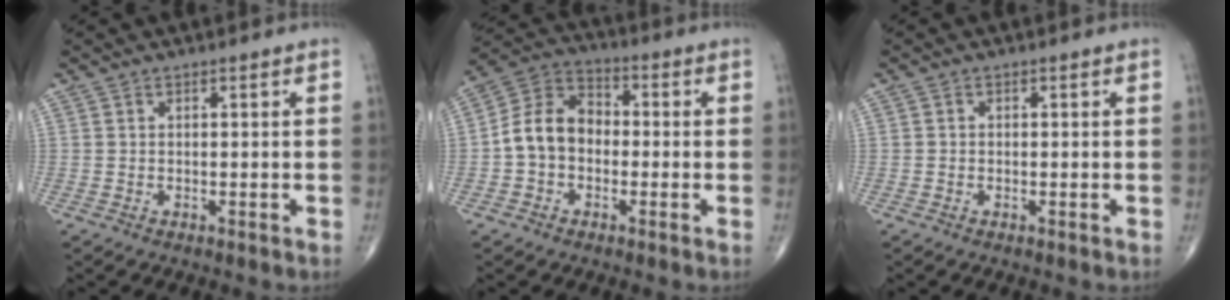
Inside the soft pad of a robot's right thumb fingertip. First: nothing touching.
{"total": 10.0, "force": [-1.3, 7.7, 6.2], "torque": [-0.097, 0.039, -0.041]}
{"total": 0.5, "force": [-0.1, 0.5, 0.1], "torque": [0.000, 0.002, -0.004]}